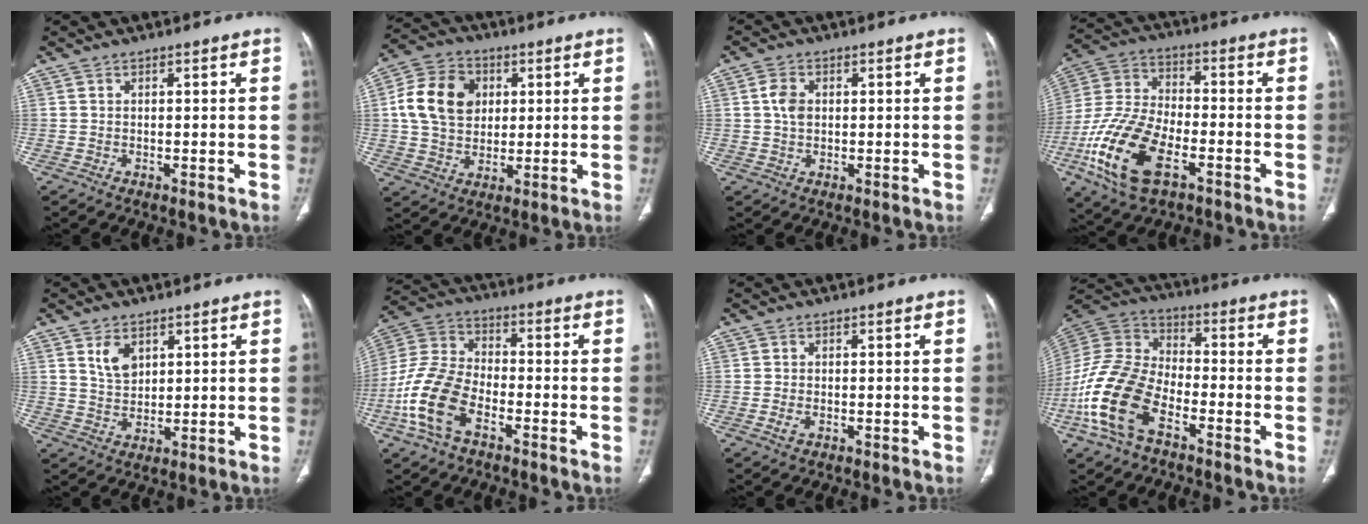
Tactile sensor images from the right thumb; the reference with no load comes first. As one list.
[{"total": 13.5, "force": [2.7, 10.4, 8.2], "torque": [-0.130, 0.008, 0.044]}, {"total": 3.6, "force": [0.6, 2.5, 2.5], "torque": [-0.048, 0.002, 0.009]}, {"total": 18.4, "force": [-7.6, 9.2, 14.0], "torque": [-0.294, 0.019, -0.144]}, {"total": 5.1, "force": [2.5, 3.2, 3.0], "torque": [-0.041, -0.018, 0.053]}, {"total": 14.1, "force": [-5.8, 8.0, 10.0], "torque": [-0.219, 0.030, -0.118]}, {"total": 1.9, "force": [-0.7, 1.1, 1.3], "torque": [-0.030, 0.002, -0.012]}, {"total": 17.3, "force": [-7.7, 9.6, 12.2], "torque": [-0.256, 0.043, -0.158]}]